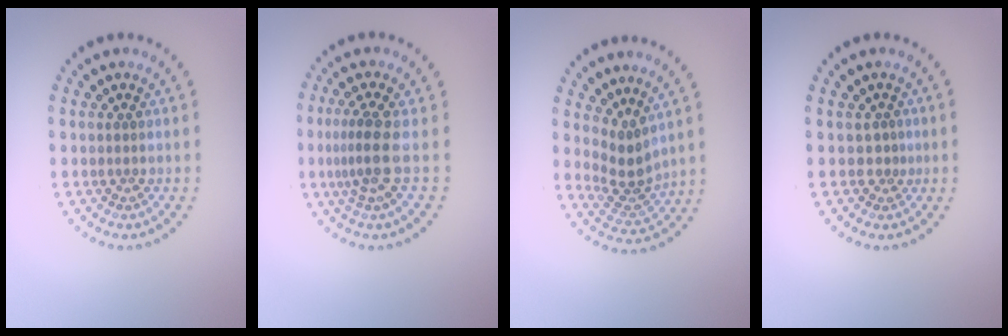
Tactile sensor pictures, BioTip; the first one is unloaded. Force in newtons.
{"total": 2.8, "press": 2.0, "slide": 2.0}
{"total": 2.9, "press": 2.3, "slide": 1.8}
{"total": 0.9, "press": 0.3, "slide": 0.9}